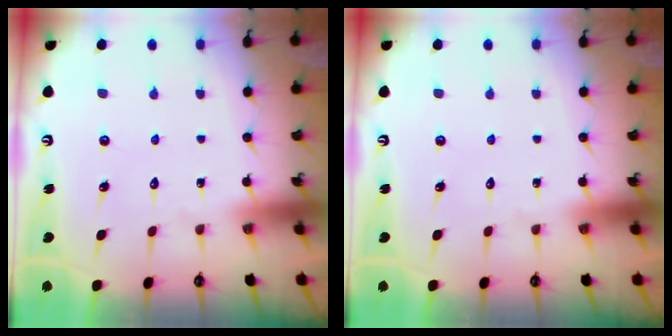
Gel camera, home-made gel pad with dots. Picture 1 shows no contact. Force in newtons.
{"total": 0.0}